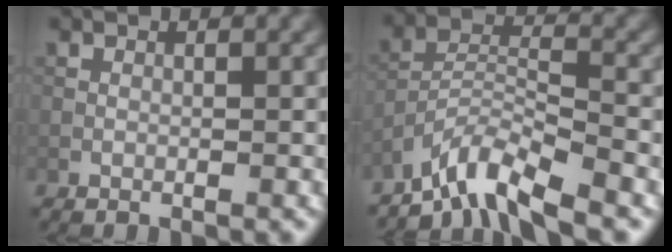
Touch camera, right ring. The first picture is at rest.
{"total": 5.6, "force": [-5.0, 0.6, 2.5], "torque": [-0.043, 0.001, -0.103]}